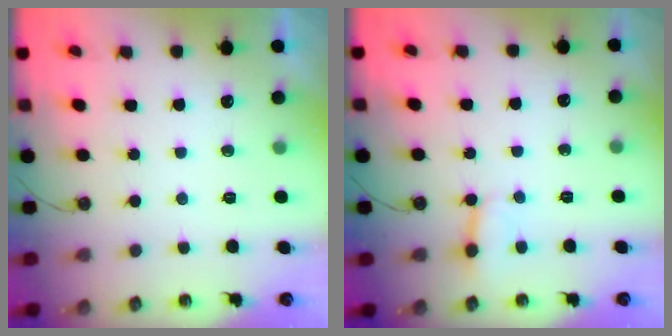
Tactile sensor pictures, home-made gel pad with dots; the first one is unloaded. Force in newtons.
{"total": 2.8, "press": 2.8, "slide": 0.2}